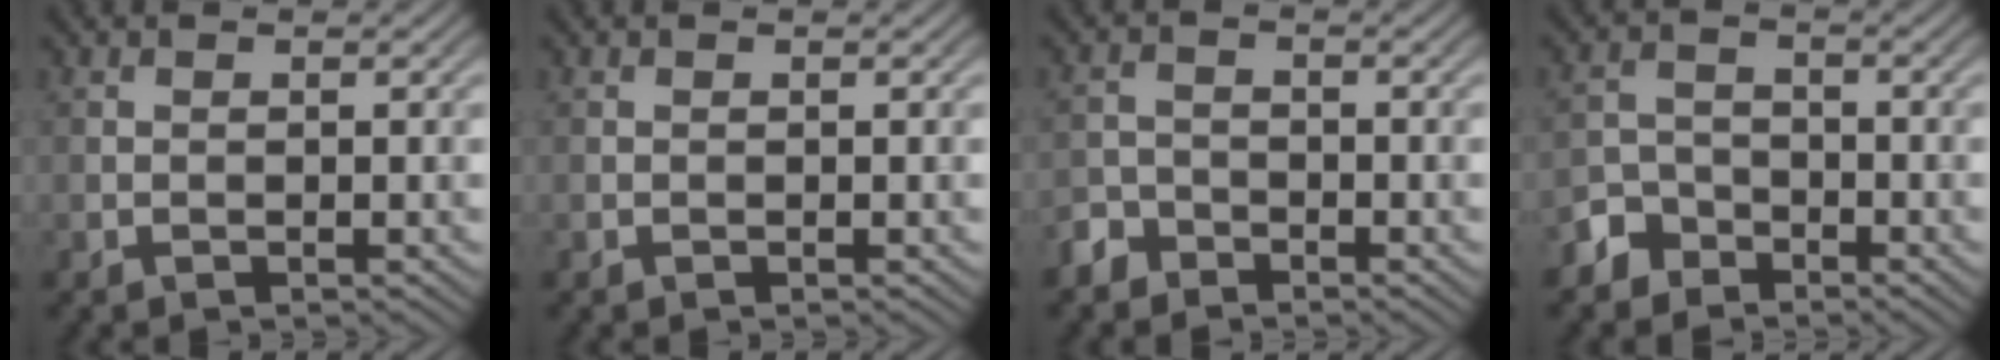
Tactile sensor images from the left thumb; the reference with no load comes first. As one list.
[{"total": 0.0}, {"total": 2.6, "force": [-2.1, 1.5, 0.4], "torque": [-0.007, 0.001, -0.052]}, {"total": 3.6, "force": [-2.7, 2.2, 0.6], "torque": [-0.011, 0.004, -0.064]}]